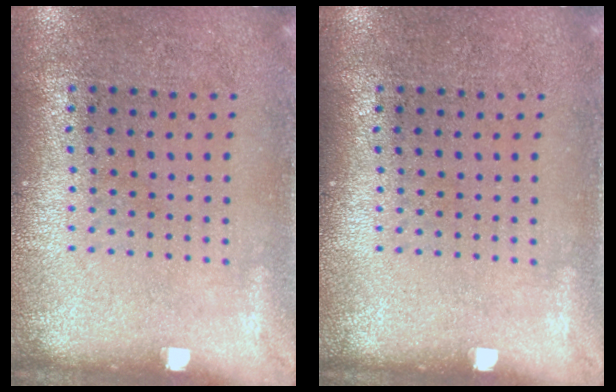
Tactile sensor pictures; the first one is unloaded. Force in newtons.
{"total": 0.0}